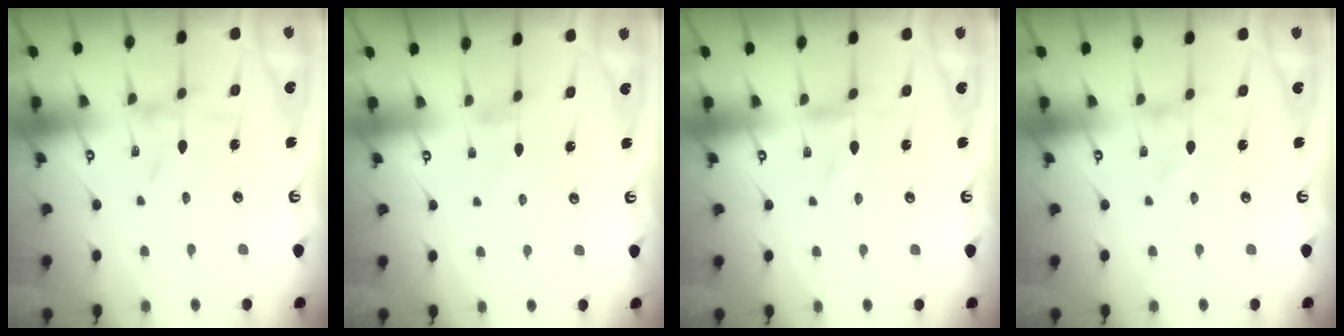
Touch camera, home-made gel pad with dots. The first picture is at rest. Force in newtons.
{"total": 0.8, "press": 0.7, "slide": 0.2}
{"total": 0.6, "press": 0.6, "slide": 0.1}
{"total": 0.0}